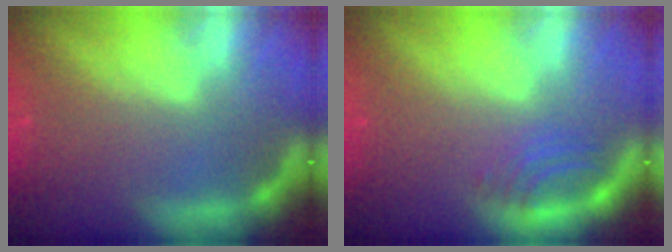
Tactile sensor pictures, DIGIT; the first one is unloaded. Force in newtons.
{"total": 2.5}